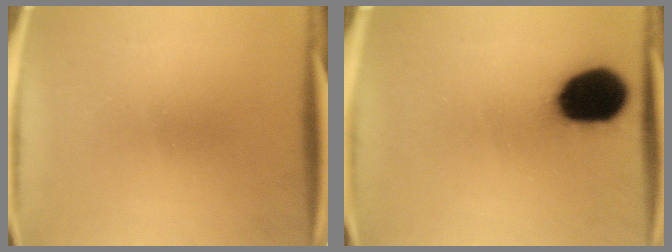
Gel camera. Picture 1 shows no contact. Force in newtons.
{"total": 18.8}